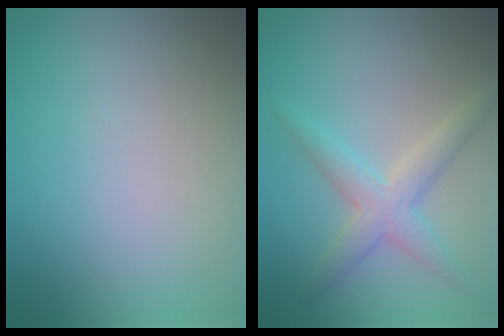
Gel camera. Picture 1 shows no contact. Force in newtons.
{"total": 3.2, "press": 3.2, "slide": 0.1}